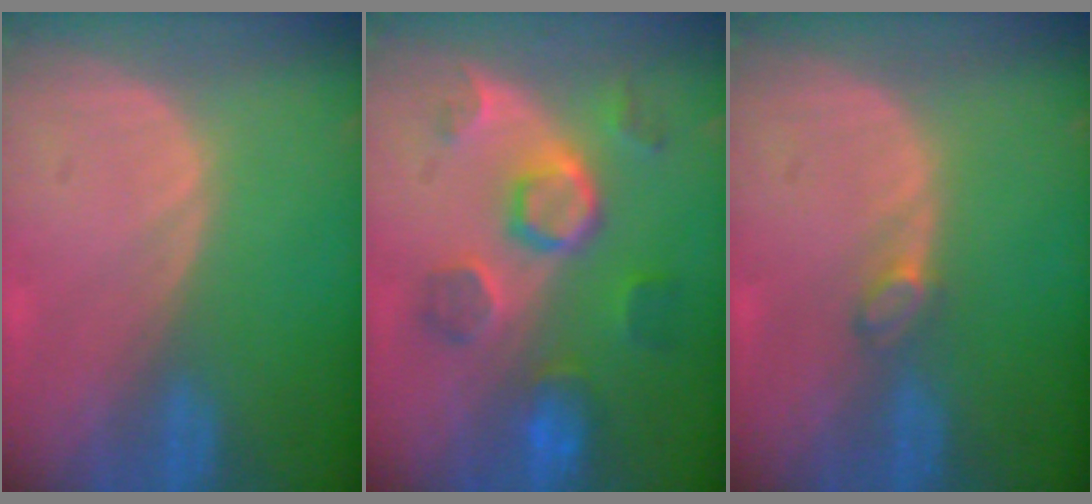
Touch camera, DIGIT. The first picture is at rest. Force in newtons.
{"total": 8.4, "press": 8.1, "slide": 2.4}
{"total": 1.6, "press": 1.6, "slide": 0.2}